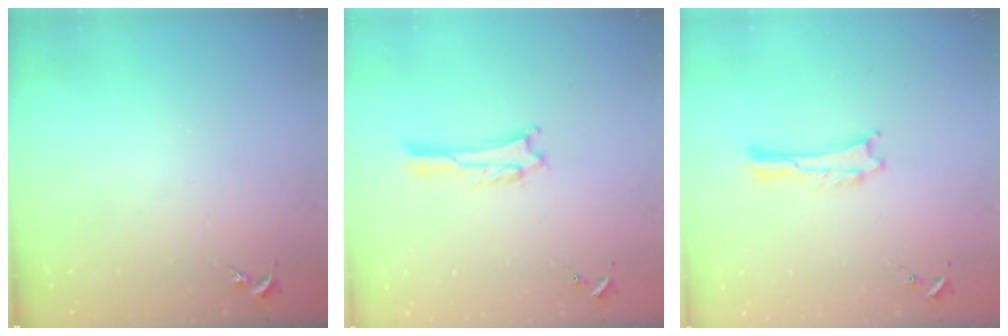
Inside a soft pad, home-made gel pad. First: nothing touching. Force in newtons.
{"total": 1.0, "press": 1.0, "slide": 0.1}
{"total": 0.0}